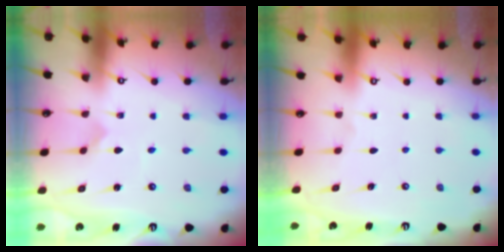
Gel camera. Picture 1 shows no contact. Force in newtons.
{"total": 0.0}